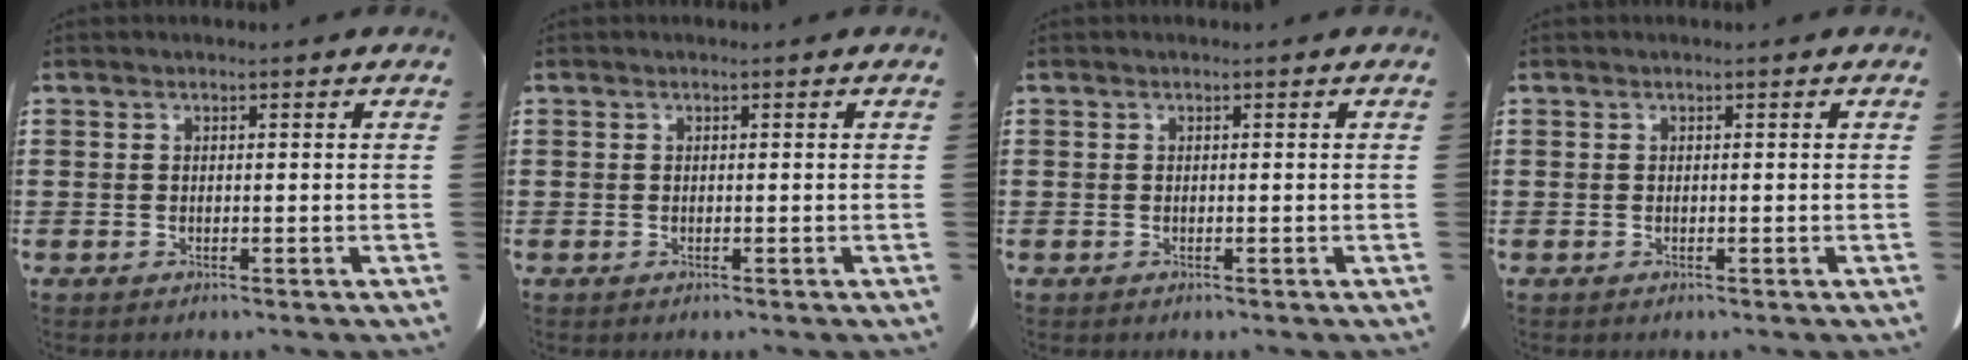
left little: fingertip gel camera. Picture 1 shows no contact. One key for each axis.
{"total": 0.0}
{"total": 0.0}
{"total": 0.0}